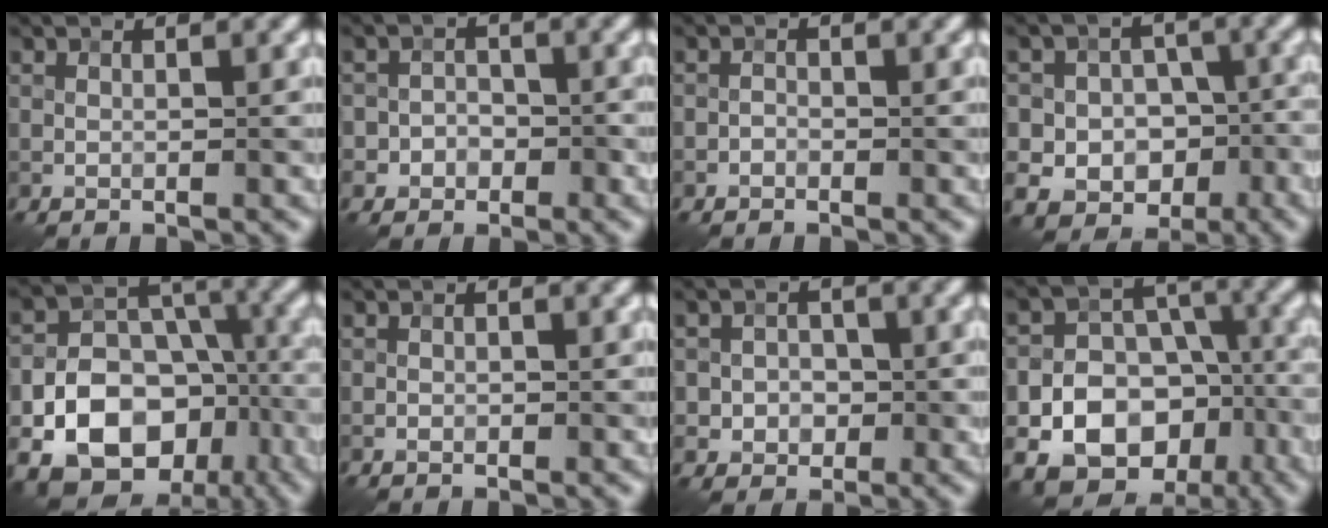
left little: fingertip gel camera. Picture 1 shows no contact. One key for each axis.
{"total": 2.8, "fx": -1.0, "fy": 2.5, "fz": 0.7, "tx": 0.018, "ty": 0.009, "tz": -0.034}
{"total": 0.7, "fx": -0.5, "fy": 0.5, "fz": 0.2, "tx": -0.002, "ty": 0.001, "tz": -0.011}
{"total": 8.3, "fx": -2.3, "fy": 7.3, "fz": 3.1, "tx": -0.023, "ty": 0.019, "tz": -0.068}
{"total": 15.4, "fx": -6.0, "fy": 11.9, "fz": 7.7, "tx": -0.111, "ty": -0.013, "tz": -0.118}
{"total": 0.6, "fx": -0.3, "fy": 0.4, "fz": 0.2, "tx": -0.002, "ty": -0.001, "tz": -0.006}
{"total": 3.1, "fx": -0.5, "fy": 2.9, "fz": 1.1, "tx": 0.004, "ty": -0.002, "tz": -0.024}
{"total": 14.7, "fx": -6.0, "fy": 12.0, "fz": 6.1, "tx": -0.083, "ty": -0.016, "tz": -0.117}